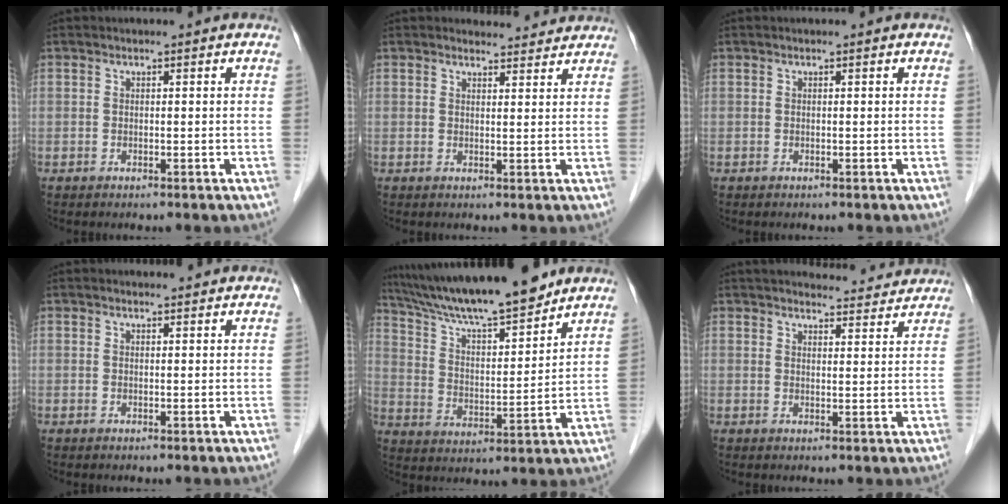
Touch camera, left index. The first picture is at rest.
{"total": 3.9, "force": [3.8, 0.9, 0.0], "torque": [-0.005, 0.006, 0.042]}
{"total": 0.0}
{"total": 1.9, "force": [1.8, 0.2, 0.2], "torque": [-0.011, 0.007, 0.024]}
{"total": 16.4, "force": [14.5, 1.1, 7.7], "torque": [-0.135, 0.007, 0.247]}
{"total": 9.8, "force": [9.5, 1.7, 1.8], "torque": [-0.010, 0.006, 0.106]}